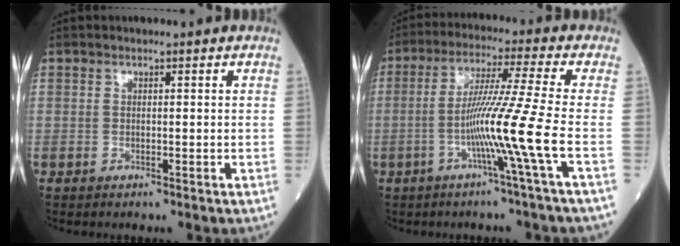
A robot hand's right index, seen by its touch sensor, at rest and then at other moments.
{"total": 10.2, "force": [-3.2, -3.1, 9.2], "torque": [-0.174, -0.010, -0.065]}